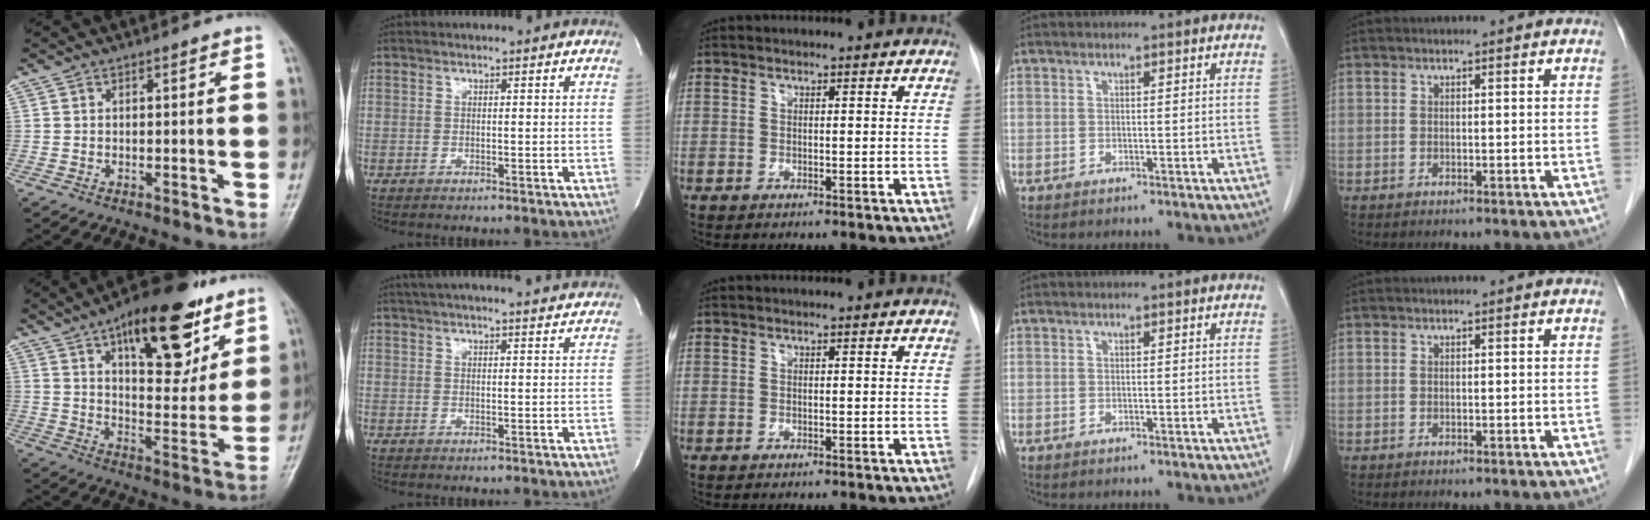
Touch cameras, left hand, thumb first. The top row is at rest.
{"thumb": {"total": 22.4, "force": [12.4, 9.6, 16.1], "torque": [-0.190, -0.047, 0.190]}, "index": {"total": 14.7, "force": [13.5, 1.2, 5.5], "torque": [-0.087, 0.029, 0.177]}}